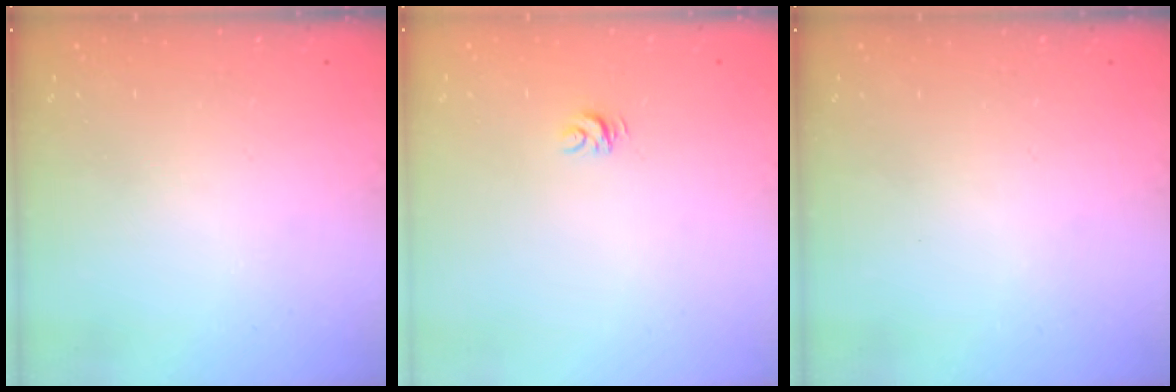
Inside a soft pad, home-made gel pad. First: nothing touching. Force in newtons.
{"total": 3.5, "press": 3.5, "slide": 0.3}
{"total": 0.0}